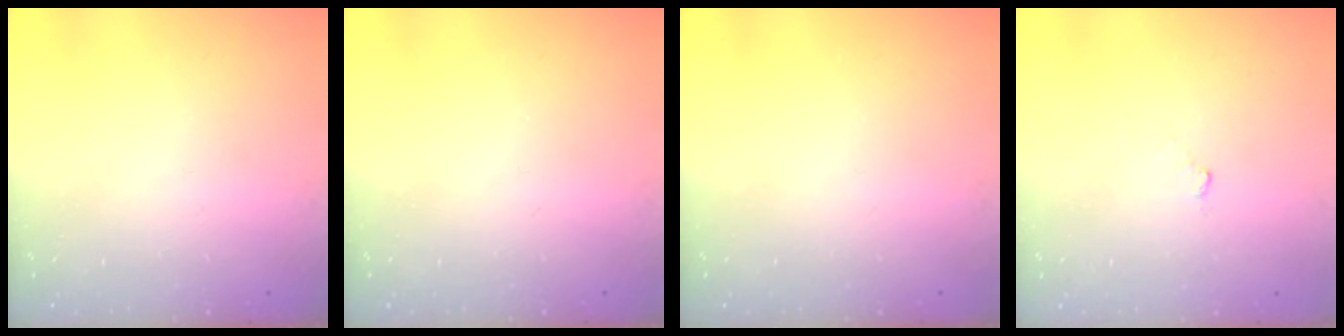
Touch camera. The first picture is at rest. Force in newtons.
{"total": 0.0}
{"total": 0.0}
{"total": 4.3, "press": 2.8, "slide": 3.2}